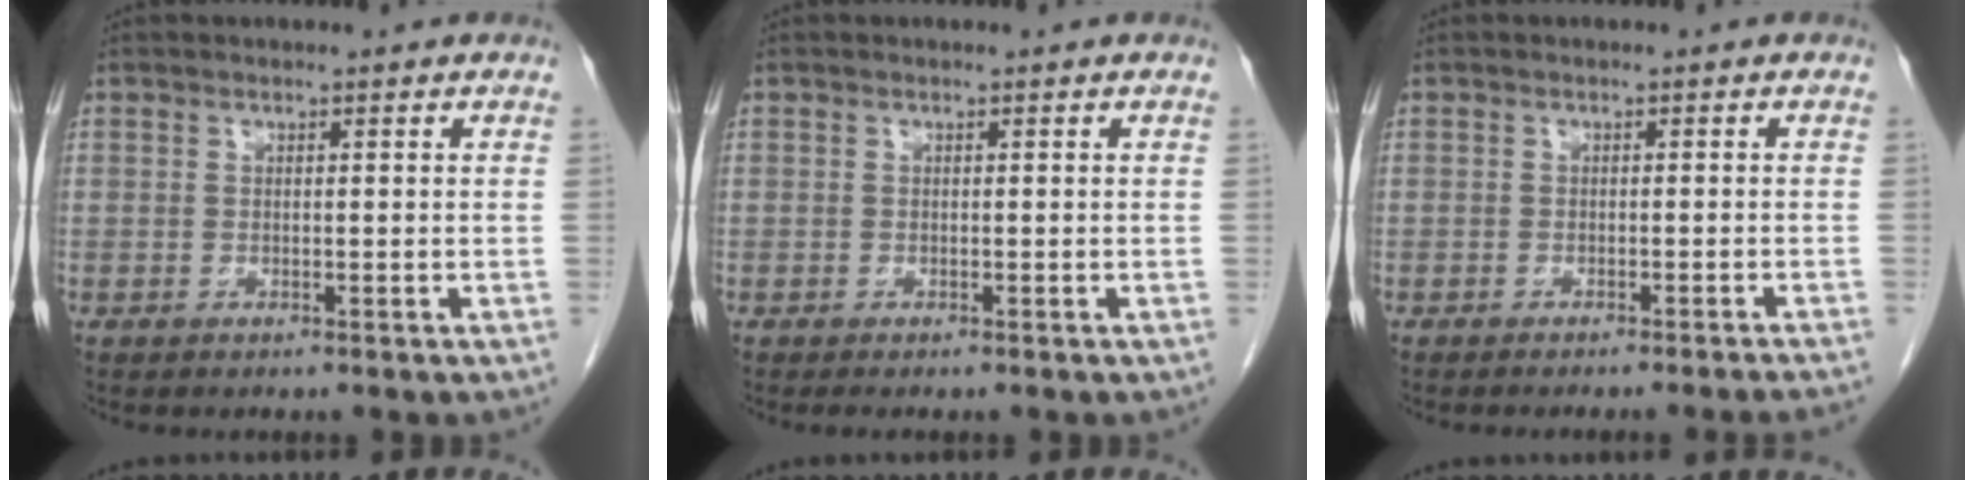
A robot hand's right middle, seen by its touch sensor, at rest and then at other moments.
{"total": 1.0, "force": [-0.8, 0.0, 0.5], "torque": [-0.011, -0.006, -0.011]}
{"total": 6.7, "force": [-6.1, -1.3, 2.4], "torque": [-0.009, -0.017, -0.074]}